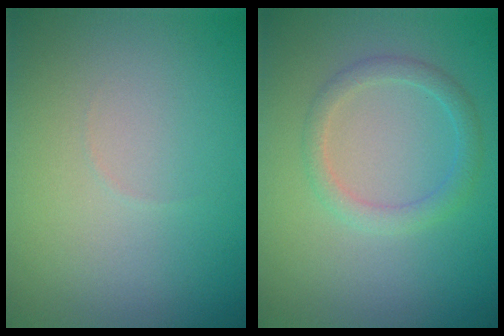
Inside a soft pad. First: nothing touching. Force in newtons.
{"total": 2.0, "press": 2.0, "slide": 0.1}